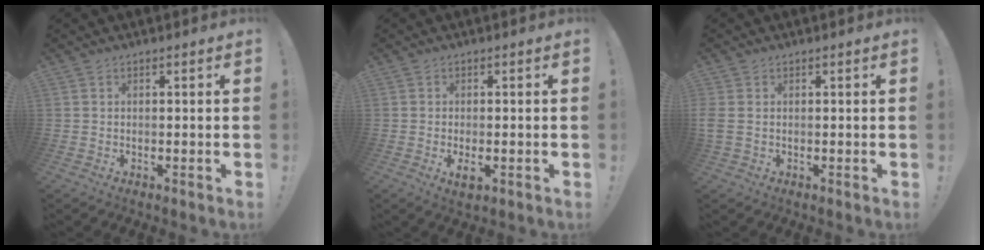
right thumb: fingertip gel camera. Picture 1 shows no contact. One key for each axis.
{"total": 3.0, "fx": -1.0, "fy": 1.2, "fz": 2.6, "tx": -0.037, "ty": -0.002, "tz": -0.017}
{"total": 2.1, "fx": 0.2, "fy": 1.4, "fz": 1.6, "tx": -0.030, "ty": 0.006, "tz": 0.006}